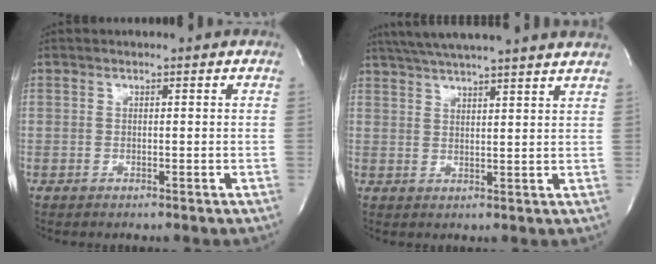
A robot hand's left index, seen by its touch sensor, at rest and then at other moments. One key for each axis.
{"total": 18.0, "fx": 15.9, "fy": 0.2, "fz": 8.5, "tx": -0.149, "ty": 0.026, "tz": 0.215}